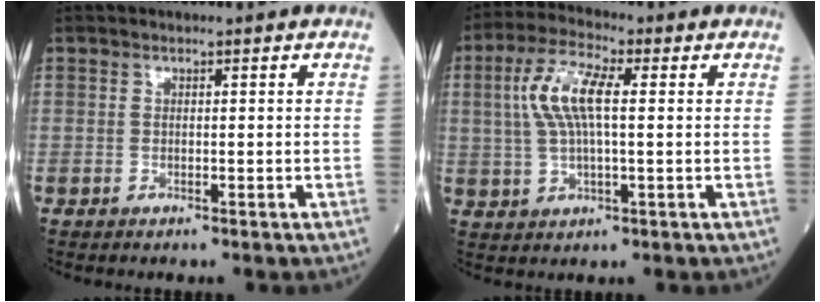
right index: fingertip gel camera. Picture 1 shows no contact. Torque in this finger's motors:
{"motor_torque": [0.41, -0.05, 0.25, 0.14]}